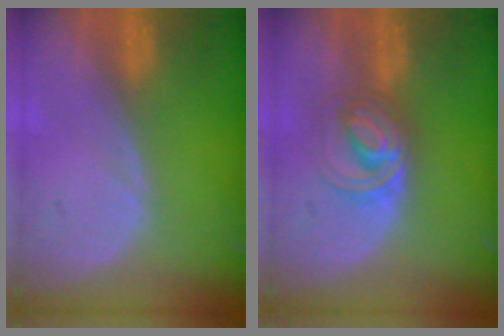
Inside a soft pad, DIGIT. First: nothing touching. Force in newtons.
{"total": 6.0, "press": 5.6, "slide": 2.1}